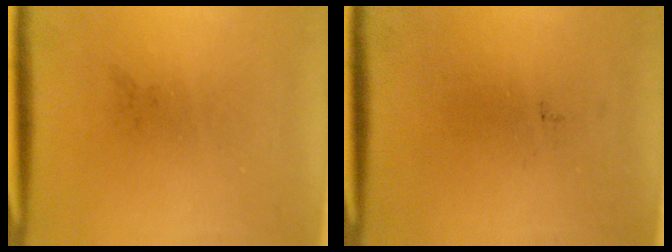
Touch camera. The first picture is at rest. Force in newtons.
{"total": 0.0}